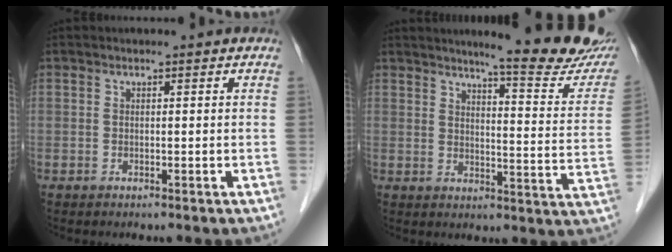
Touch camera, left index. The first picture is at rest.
{"total": 16.3, "force": [14.3, 0.5, 7.8], "torque": [-0.093, -0.067, 0.163]}